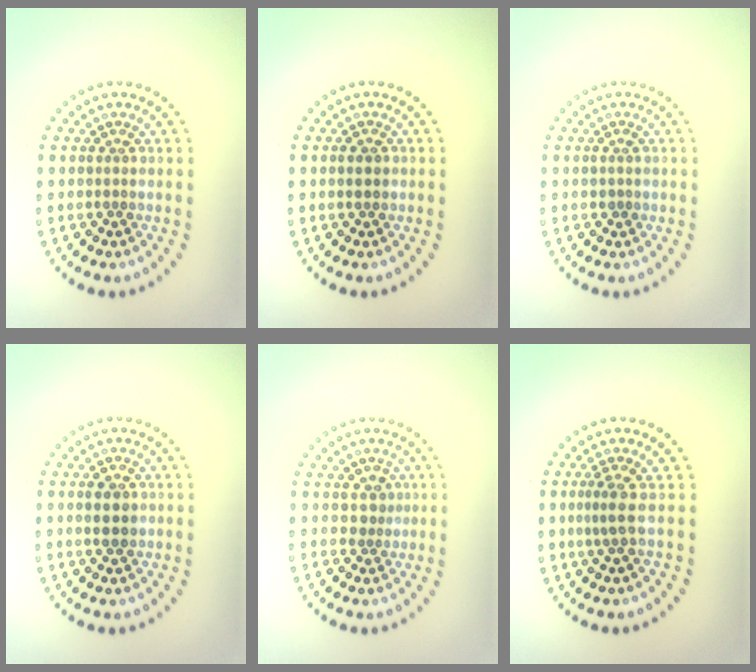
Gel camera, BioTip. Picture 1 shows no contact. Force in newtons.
{"total": 0.9, "press": 0.9, "slide": 0.1}
{"total": 0.7, "press": 0.7, "slide": 0.0}
{"total": 2.1, "press": 2.1, "slide": 0.2}
{"total": 1.5, "press": 1.1, "slide": 1.1}
{"total": 1.9, "press": 1.3, "slide": 1.4}